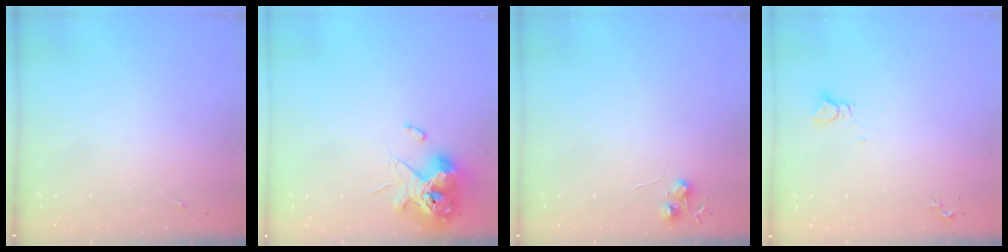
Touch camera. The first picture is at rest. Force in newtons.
{"total": 12.6, "press": 12.5, "slide": 2.0}
{"total": 6.0, "press": 6.0, "slide": 0.5}
{"total": 2.8, "press": 2.8, "slide": 0.1}